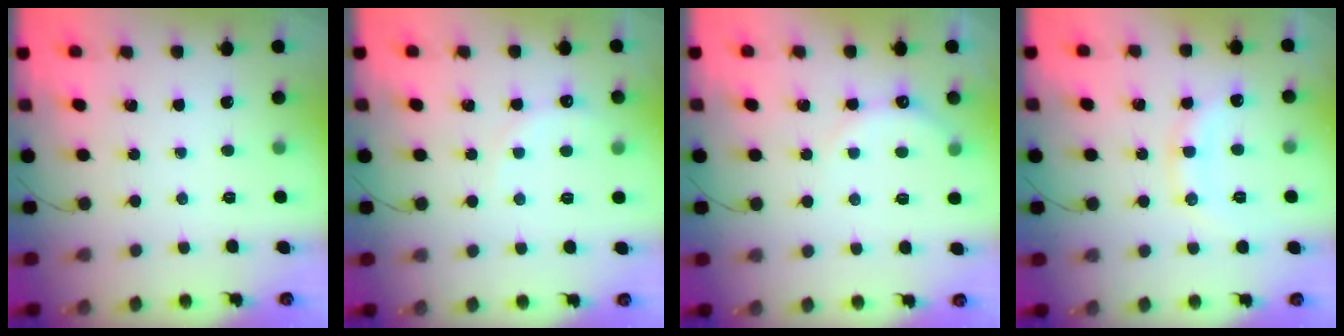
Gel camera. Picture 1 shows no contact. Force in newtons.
{"total": 5.9, "press": 5.8, "slide": 1.3}
{"total": 6.7, "press": 6.6, "slide": 1.0}
{"total": 10.6, "press": 10.6, "slide": 0.1}